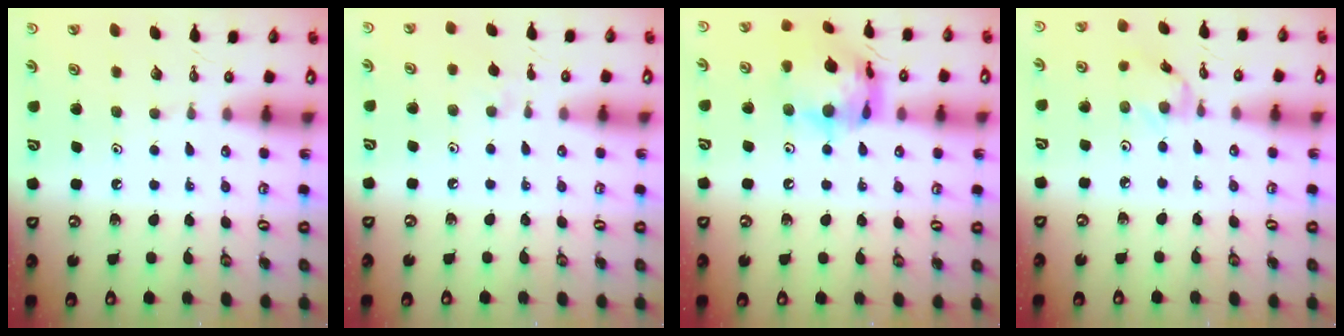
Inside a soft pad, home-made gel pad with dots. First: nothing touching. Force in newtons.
{"total": 3.9, "press": 3.8, "slide": 0.6}
{"total": 16.6, "press": 16.6, "slide": 1.5}
{"total": 0.9, "press": 0.8, "slide": 0.3}